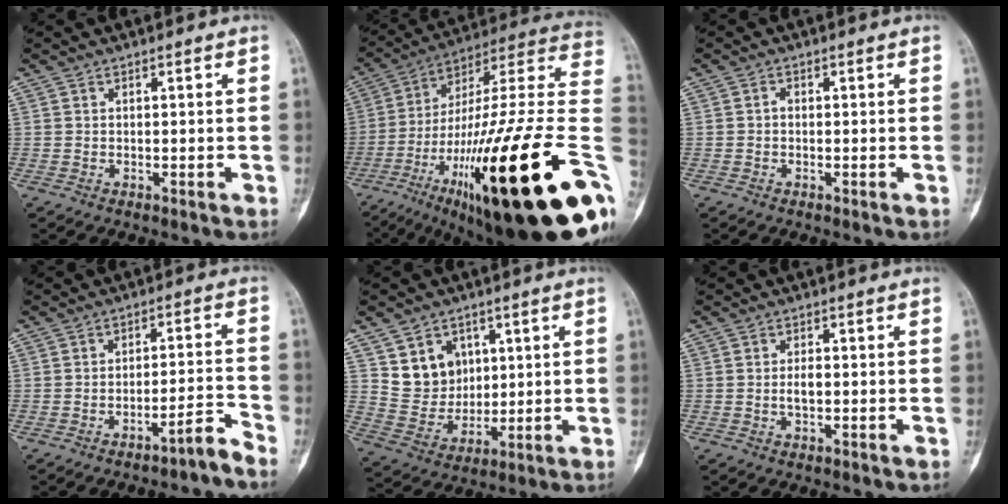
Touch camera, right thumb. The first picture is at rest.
{"total": 40.3, "force": [-12.1, 8.7, 37.4], "torque": [-0.514, 0.065, -0.191]}
{"total": 0.7, "force": [-0.2, 0.4, 0.6], "torque": [-0.009, 0.001, -0.008]}
{"total": 4.4, "force": [-3.8, -0.1, 2.2], "torque": [-0.034, 0.048, -0.058]}
{"total": 9.7, "force": [4.0, 8.0, 3.7], "torque": [-0.030, -0.026, 0.086]}
{"total": 2.1, "force": [-0.2, 0.8, 1.9], "torque": [-0.039, 0.002, -0.003]}